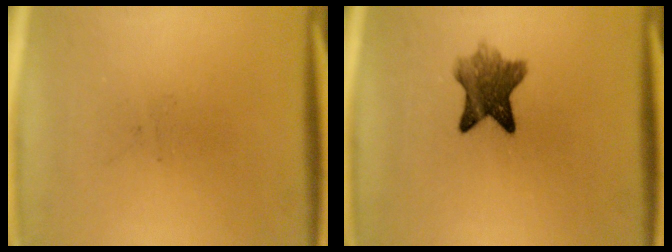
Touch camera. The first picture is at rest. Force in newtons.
{"total": 6.8}